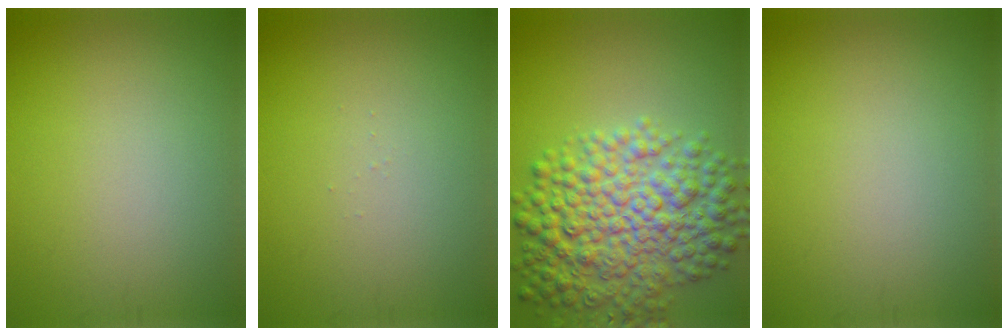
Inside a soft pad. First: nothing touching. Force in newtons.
{"total": 0.0}
{"total": 9.5, "press": 9.5, "slide": 0.1}
{"total": 0.0}